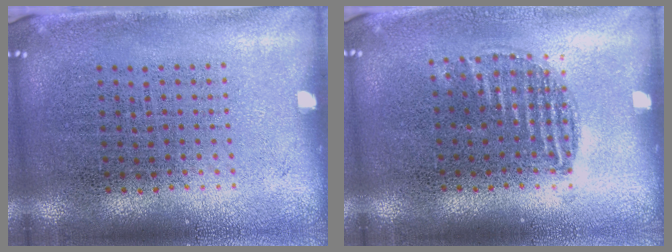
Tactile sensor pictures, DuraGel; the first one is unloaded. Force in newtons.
{"total": 0.9, "press": 0.8, "slide": 0.3}